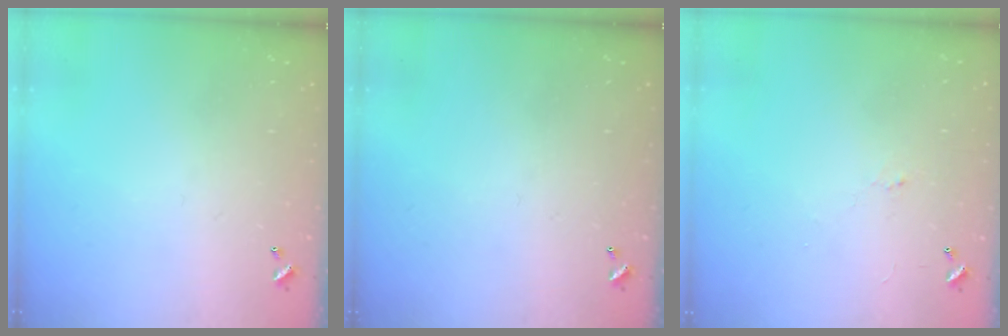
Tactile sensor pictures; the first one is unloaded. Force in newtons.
{"total": 0.0}
{"total": 0.7, "press": 0.4, "slide": 0.6}